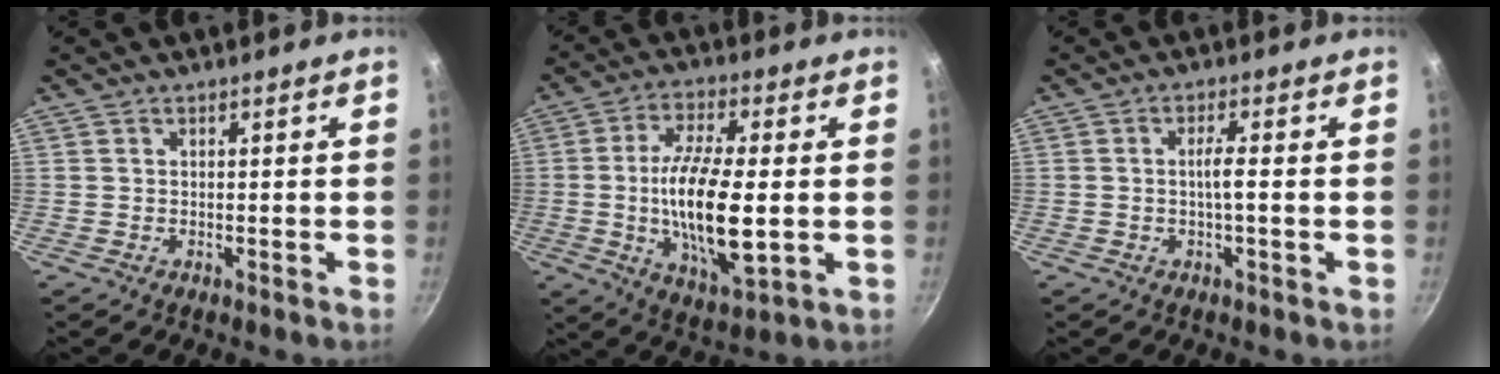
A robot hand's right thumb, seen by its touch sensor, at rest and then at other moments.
{"total": 16.7, "force": [-0.9, 5.7, 15.7], "torque": [-0.295, -0.003, -0.019]}
{"total": 3.1, "force": [-0.4, 0.1, 3.0], "torque": [-0.061, 0.007, -0.009]}